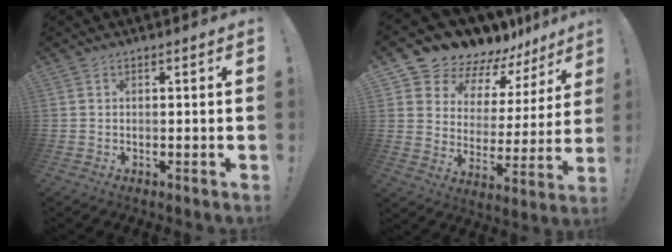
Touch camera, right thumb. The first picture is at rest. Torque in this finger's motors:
{"motor_torque": [0.07, 1.78, 0.15, 0.10, 0.02]}